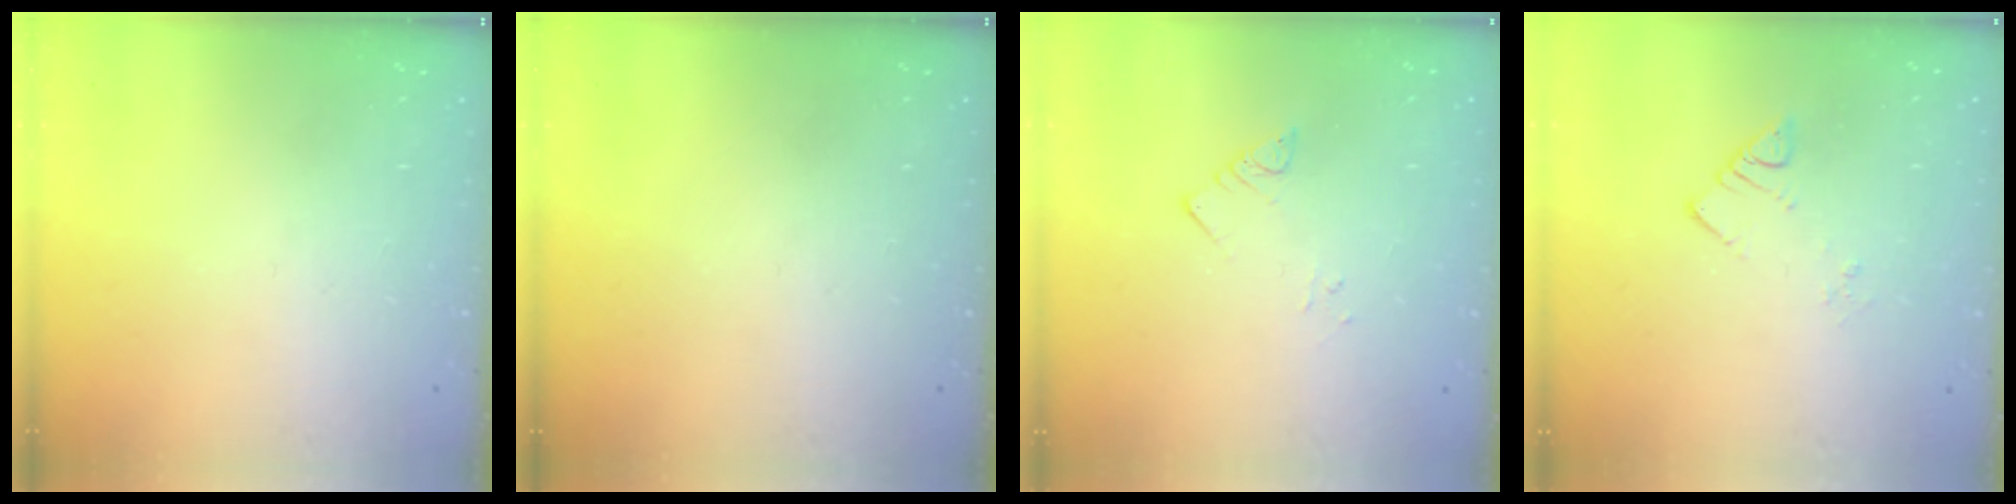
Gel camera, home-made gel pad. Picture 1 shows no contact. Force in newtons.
{"total": 0.0}
{"total": 2.8, "press": 2.8, "slide": 0.2}
{"total": 2.6, "press": 2.6, "slide": 0.1}